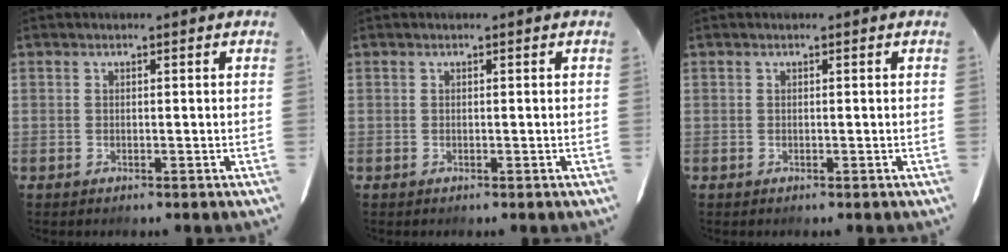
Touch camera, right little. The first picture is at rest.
{"total": 0.0}
{"total": 0.0}